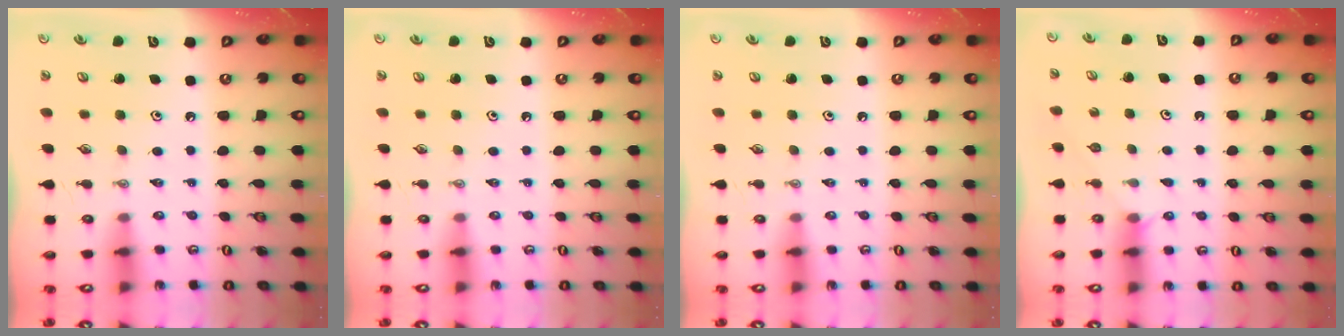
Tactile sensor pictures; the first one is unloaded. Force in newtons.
{"total": 0.0}
{"total": 0.0}
{"total": 2.6, "press": 2.6, "slide": 0.3}